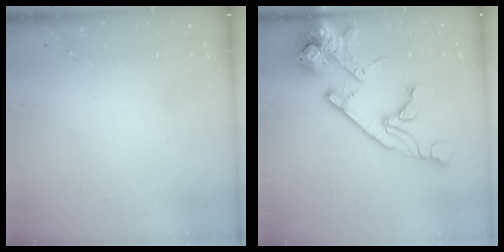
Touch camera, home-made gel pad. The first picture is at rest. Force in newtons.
{"total": 23.6, "press": 23.4, "slide": 3.5}